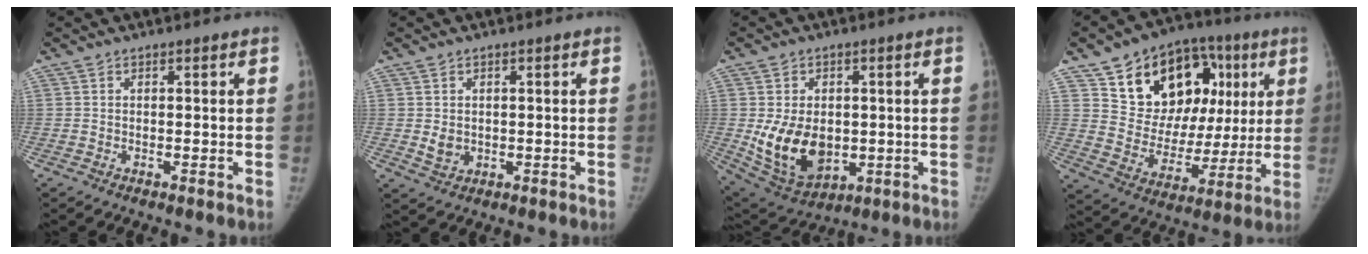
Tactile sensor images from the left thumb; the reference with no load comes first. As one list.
[{"total": 3.0, "force": [0.1, 2.5, 1.7], "torque": [-0.020, -0.004, 0.011]}, {"total": 12.5, "force": [-0.8, 8.8, 8.8], "torque": [-0.128, -0.011, 0.011]}, {"total": 22.2, "force": [8.3, 15.1, 14.1], "torque": [-0.152, 0.006, 0.138]}]